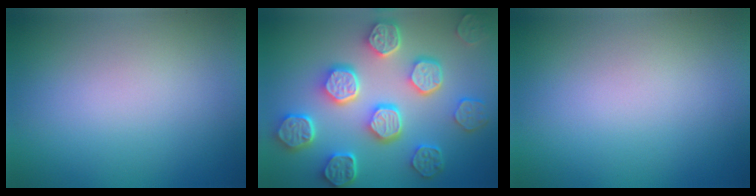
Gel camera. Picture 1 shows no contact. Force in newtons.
{"total": 8.3, "press": 6.5, "slide": 5.2}
{"total": 0.0}